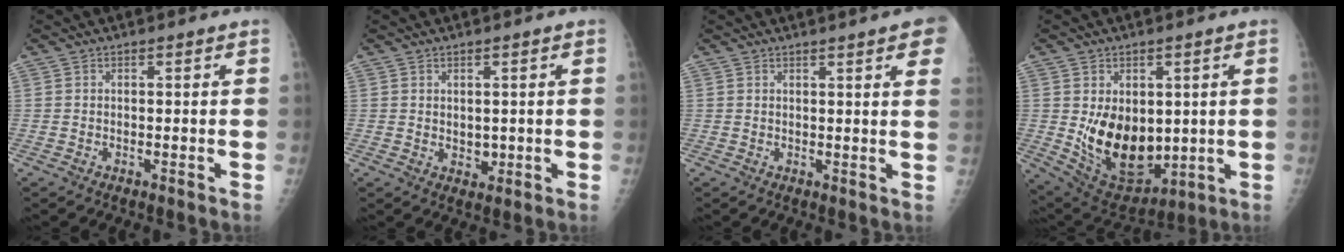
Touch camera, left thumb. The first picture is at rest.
{"total": 2.5, "force": [0.3, 1.9, 1.6], "torque": [-0.011, -0.006, 0.012]}
{"total": 8.2, "force": [4.8, 0.9, 6.6], "torque": [-0.067, -0.003, 0.046]}
{"total": 14.8, "force": [0.3, 9.9, 11.0], "torque": [-0.129, -0.029, 0.037]}